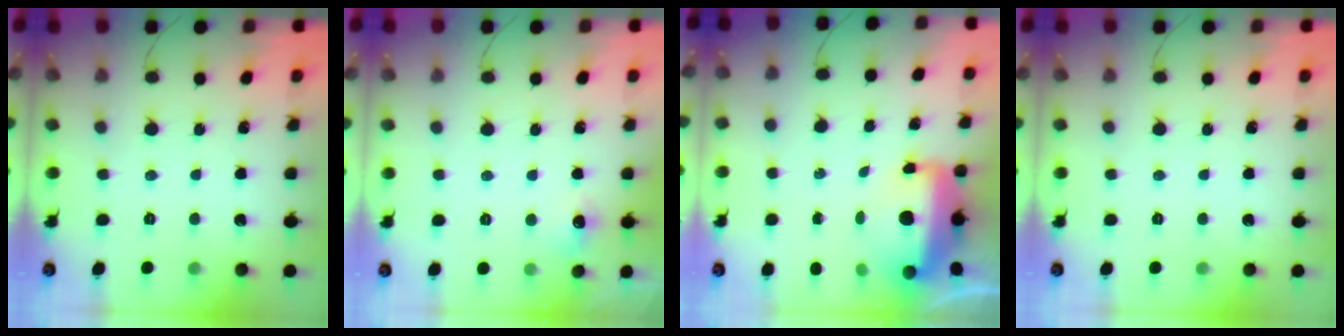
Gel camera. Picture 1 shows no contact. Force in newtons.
{"total": 4.7, "press": 4.4, "slide": 1.5}
{"total": 12.6, "press": 12.2, "slide": 3.2}
{"total": 0.0}